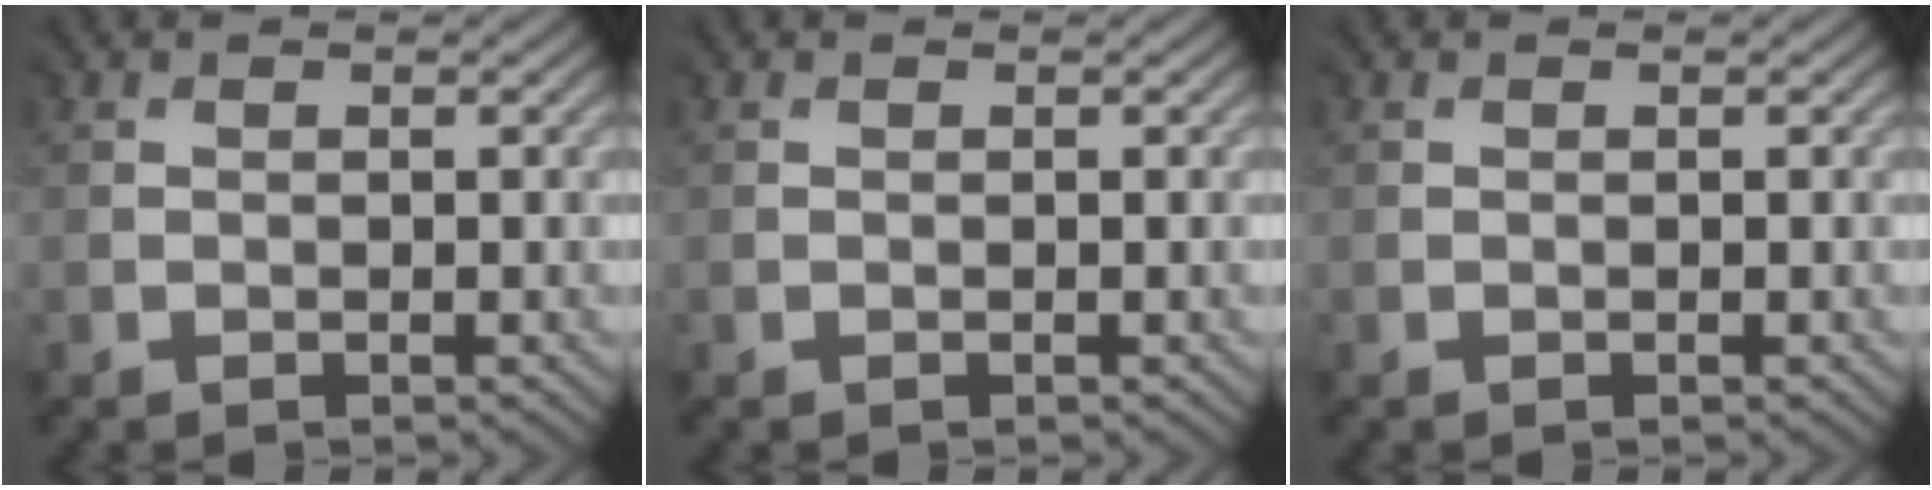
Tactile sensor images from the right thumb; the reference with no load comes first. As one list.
[{"total": 0.0}, {"total": 0.0}]